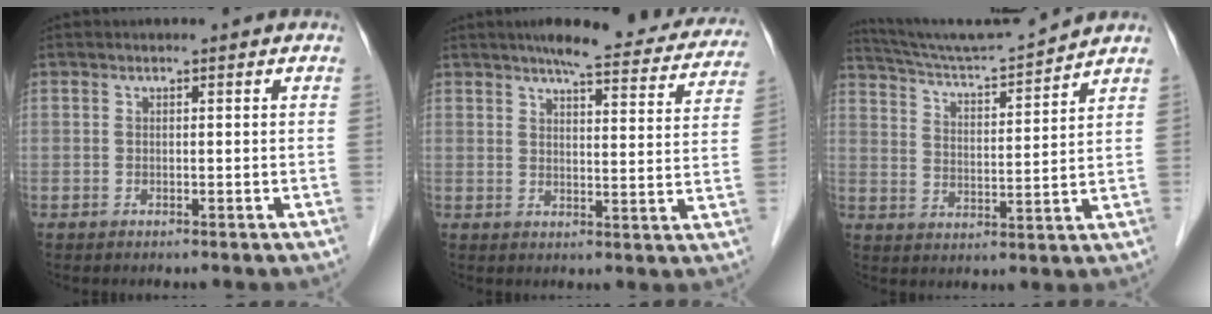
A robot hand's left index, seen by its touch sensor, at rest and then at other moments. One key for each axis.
{"total": 16.9, "fx": 14.8, "fy": 3.2, "fz": 7.7, "tx": -0.083, "ty": 0.004, "tz": 0.169}
{"total": 11.6, "fx": 11.1, "fy": -1.7, "fz": 2.9, "tx": -0.062, "ty": -0.002, "tz": 0.190}